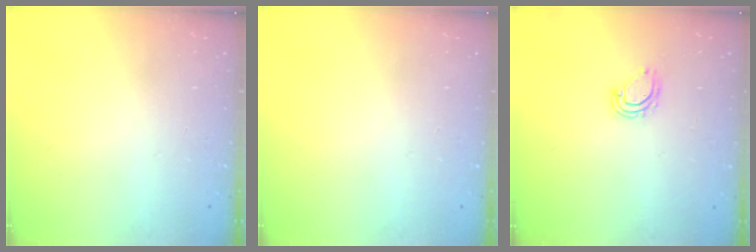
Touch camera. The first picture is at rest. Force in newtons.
{"total": 0.0}
{"total": 4.9, "press": 4.9, "slide": 0.4}